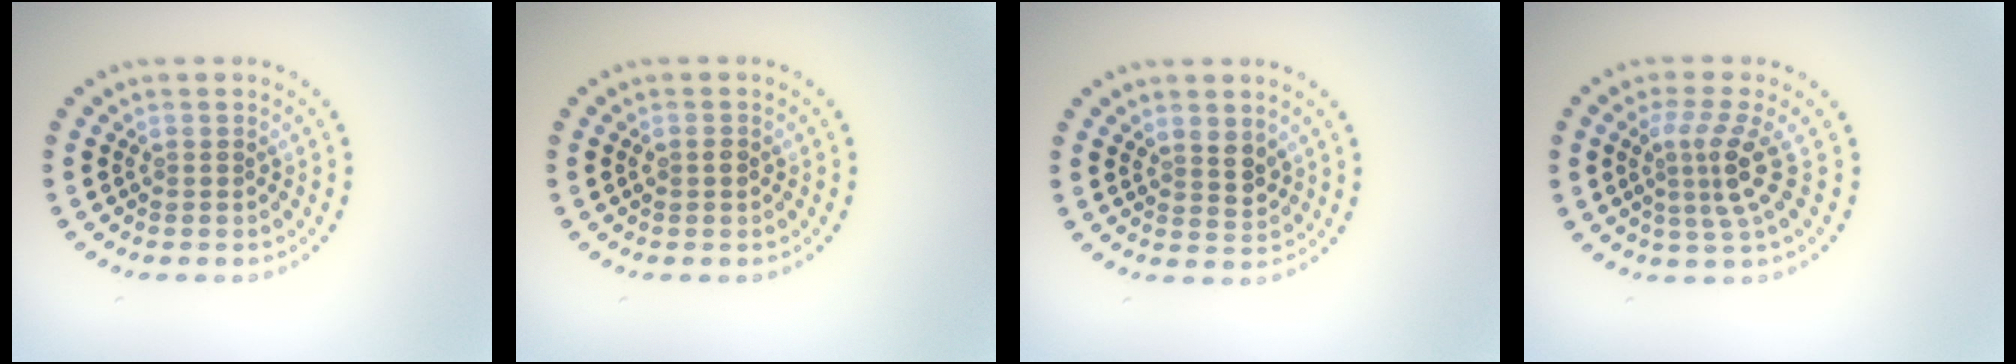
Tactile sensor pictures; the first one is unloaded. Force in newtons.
{"total": 1.1, "press": 1.1, "slide": 0.0}
{"total": 2.0, "press": 1.8, "slide": 0.9}
{"total": 3.5, "press": 2.4, "slide": 2.5}